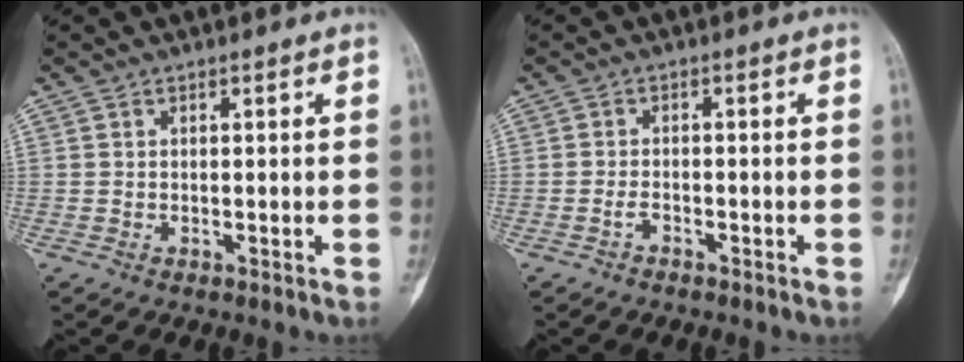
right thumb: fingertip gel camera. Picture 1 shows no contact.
{"total": 1.4, "force": [-1.0, 0.6, 0.7], "torque": [-0.015, 0.007, -0.022]}